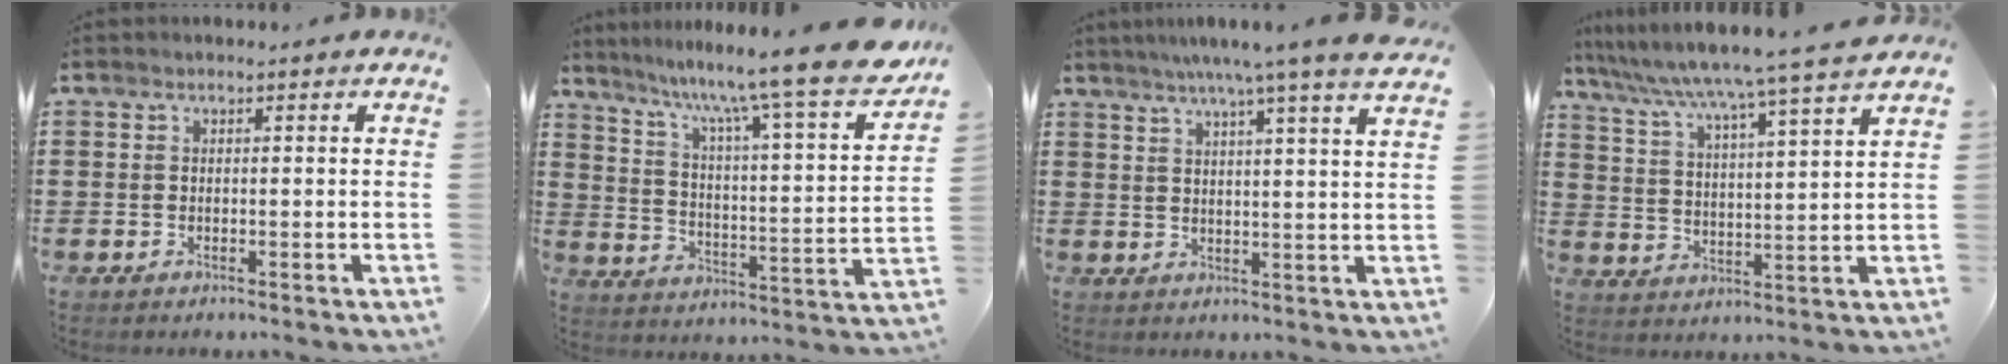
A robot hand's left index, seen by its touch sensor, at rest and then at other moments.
{"total": 11.1, "force": [9.2, -0.5, 6.2], "torque": [-0.127, -0.075, 0.140]}
{"total": 6.2, "force": [4.9, -1.1, 3.6], "torque": [-0.085, -0.019, 0.080]}
{"total": 5.7, "force": [5.0, -1.4, 2.4], "torque": [-0.069, -0.046, 0.074]}